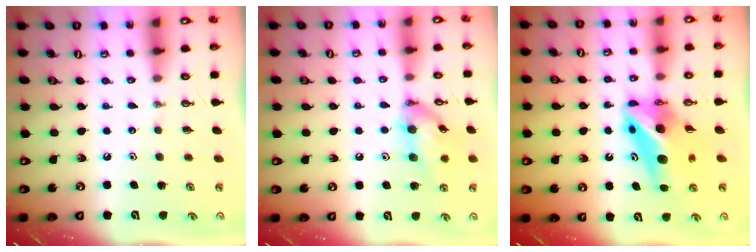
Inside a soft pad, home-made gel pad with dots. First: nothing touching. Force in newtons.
{"total": 13.9, "press": 13.9, "slide": 0.8}
{"total": 12.2, "press": 12.1, "slide": 1.1}